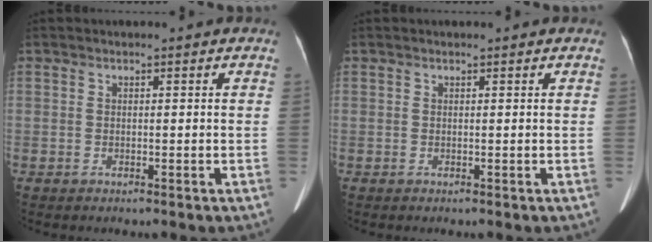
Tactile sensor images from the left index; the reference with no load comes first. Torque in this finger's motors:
{"motor_torque": [-0.02, 0.02, 0.00, 0.00]}